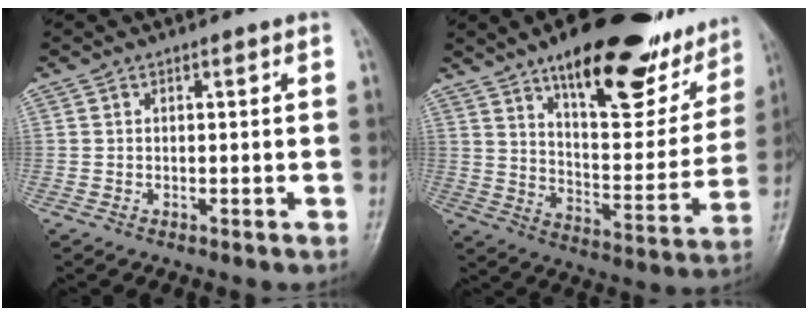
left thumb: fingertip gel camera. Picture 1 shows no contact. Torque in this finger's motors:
{"motor_torque": [0.93, -0.42, 1.49, -1.27, 0.25]}